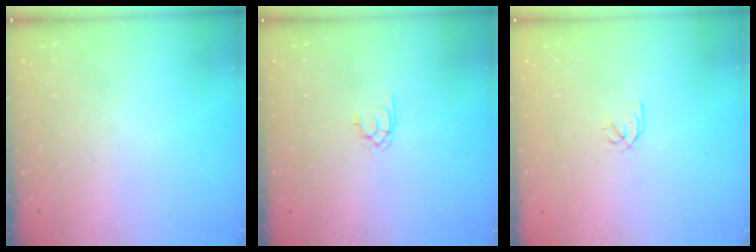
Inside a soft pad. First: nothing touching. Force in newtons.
{"total": 1.8, "press": 1.8, "slide": 0.3}
{"total": 2.1, "press": 2.0, "slide": 0.7}